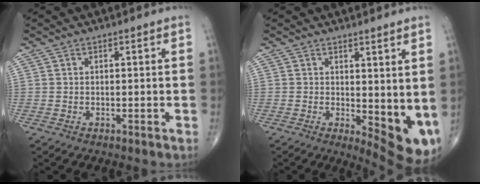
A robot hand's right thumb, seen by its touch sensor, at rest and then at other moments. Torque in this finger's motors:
{"motor_torque": [-0.26, 1.02, 0.19, -0.11, 0.04]}